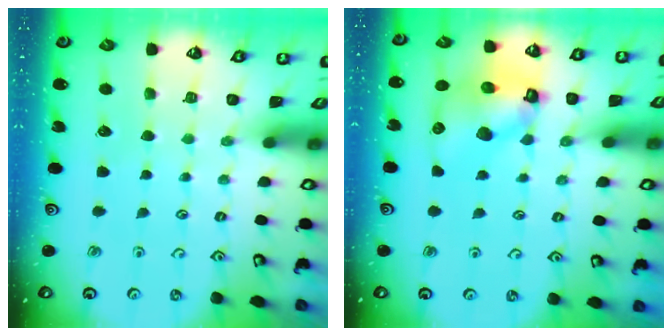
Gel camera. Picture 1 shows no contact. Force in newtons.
{"total": 11.2, "press": 11.2, "slide": 0.9}